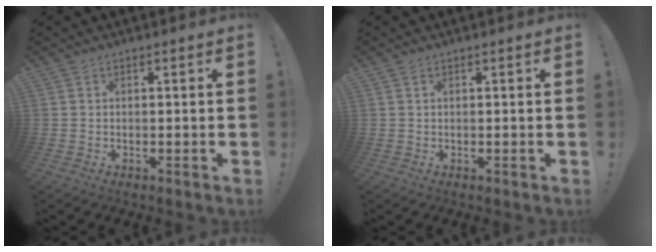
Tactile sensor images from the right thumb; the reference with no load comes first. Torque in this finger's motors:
{"motor_torque": [-0.01, -0.11, 0.05, 0.00, 0.00]}